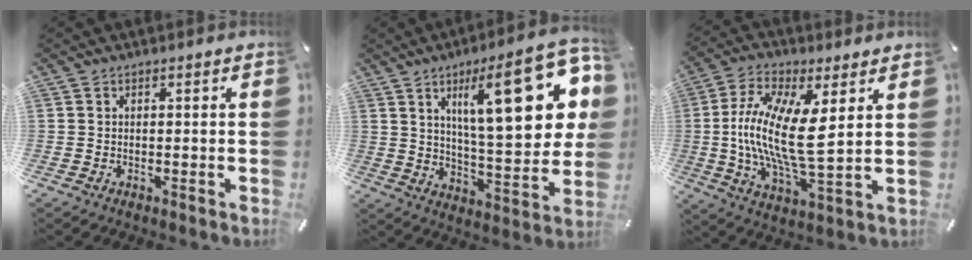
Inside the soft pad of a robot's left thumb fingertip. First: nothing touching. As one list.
[{"total": 25.9, "force": [9.5, 9.2, 22.3], "torque": [-0.329, -0.041, 0.139]}, {"total": 16.6, "force": [2.1, 5.6, 15.5], "torque": [-0.324, -0.018, 0.030]}]